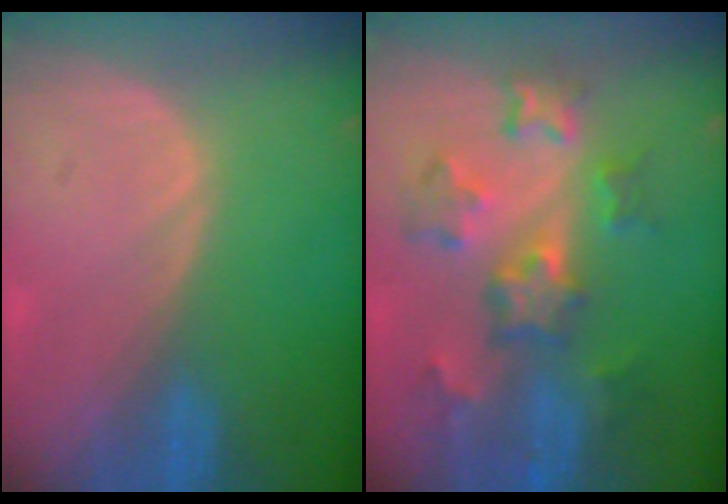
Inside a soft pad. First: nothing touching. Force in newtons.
{"total": 8.7, "press": 7.8, "slide": 3.9}